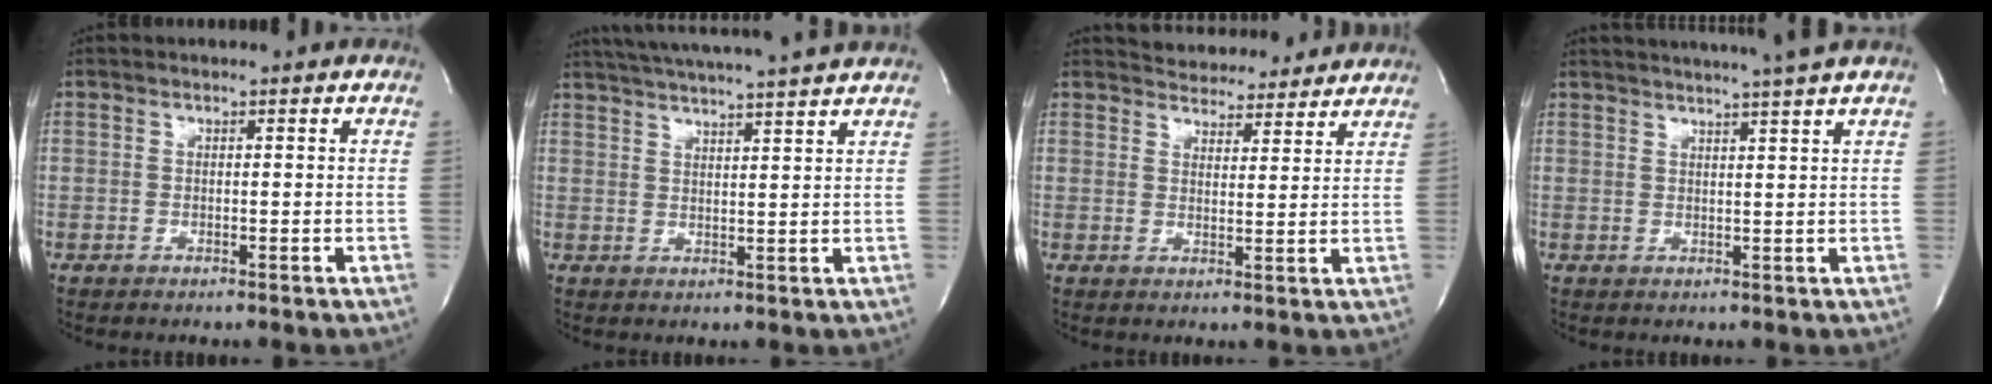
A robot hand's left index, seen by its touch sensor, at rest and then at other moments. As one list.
[{"total": 15.2, "force": [13.6, -0.8, 6.8], "torque": [-0.124, 0.009, 0.189]}, {"total": 9.5, "force": [9.0, 2.4, 1.7], "torque": [-0.019, 0.007, 0.117]}, {"total": 9.4, "force": [8.1, -1.6, 4.5], "torque": [-0.069, 0.001, 0.099]}]